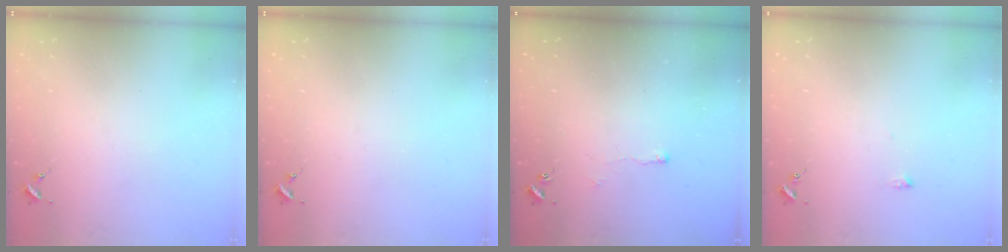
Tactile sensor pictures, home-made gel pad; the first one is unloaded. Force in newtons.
{"total": 0.0}
{"total": 2.8, "press": 2.8, "slide": 0.6}
{"total": 3.9, "press": 3.9, "slide": 0.6}